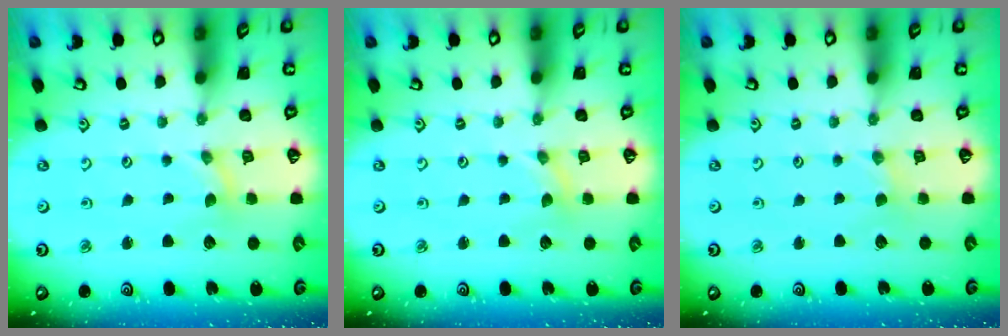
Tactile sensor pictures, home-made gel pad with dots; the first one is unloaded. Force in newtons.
{"total": 0.0}
{"total": 0.0}